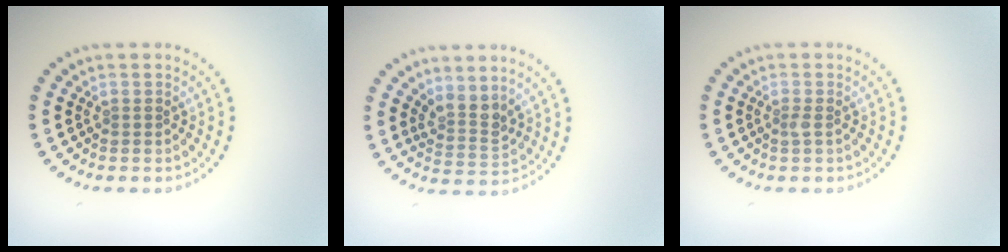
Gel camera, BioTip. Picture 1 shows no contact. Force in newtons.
{"total": 2.6, "press": 2.0, "slide": 1.7}
{"total": 0.6, "press": 0.5, "slide": 0.3}